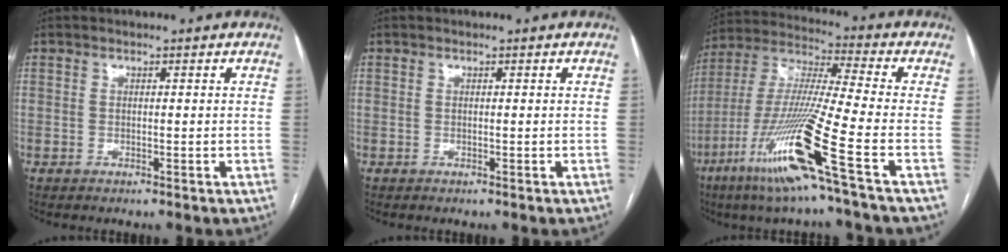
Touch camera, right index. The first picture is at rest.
{"total": 0.0}
{"total": 18.2, "force": [-8.4, -1.3, 16.0], "torque": [-0.341, -0.039, -0.167]}